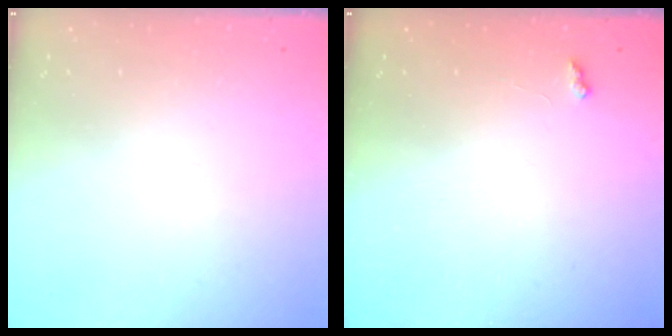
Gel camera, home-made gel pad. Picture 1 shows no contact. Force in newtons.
{"total": 2.1, "press": 2.1, "slide": 0.5}